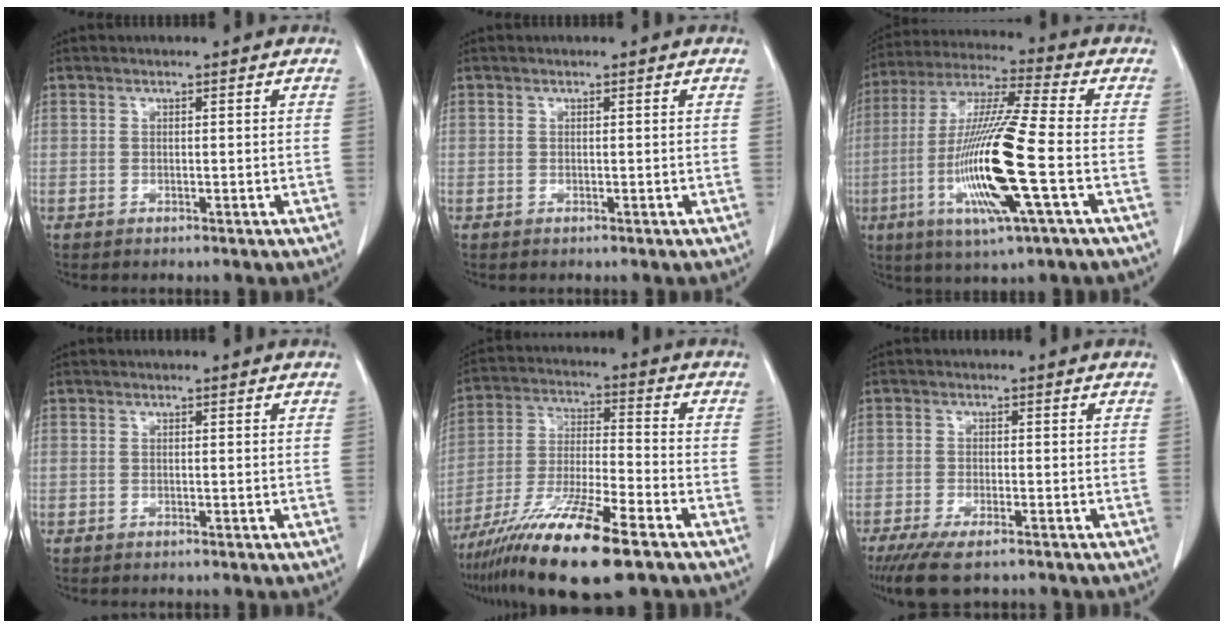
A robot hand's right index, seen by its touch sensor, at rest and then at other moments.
{"total": 0.0}
{"total": 17.7, "force": [-4.3, 0.5, 17.2], "torque": [-0.355, -0.016, -0.086]}
{"total": 0.0}
{"total": 16.3, "force": [-10.4, 1.6, 12.5], "torque": [-0.245, -0.041, -0.190]}
{"total": 7.4, "force": [-5.6, 1.7, 4.6], "torque": [-0.074, -0.016, -0.089]}